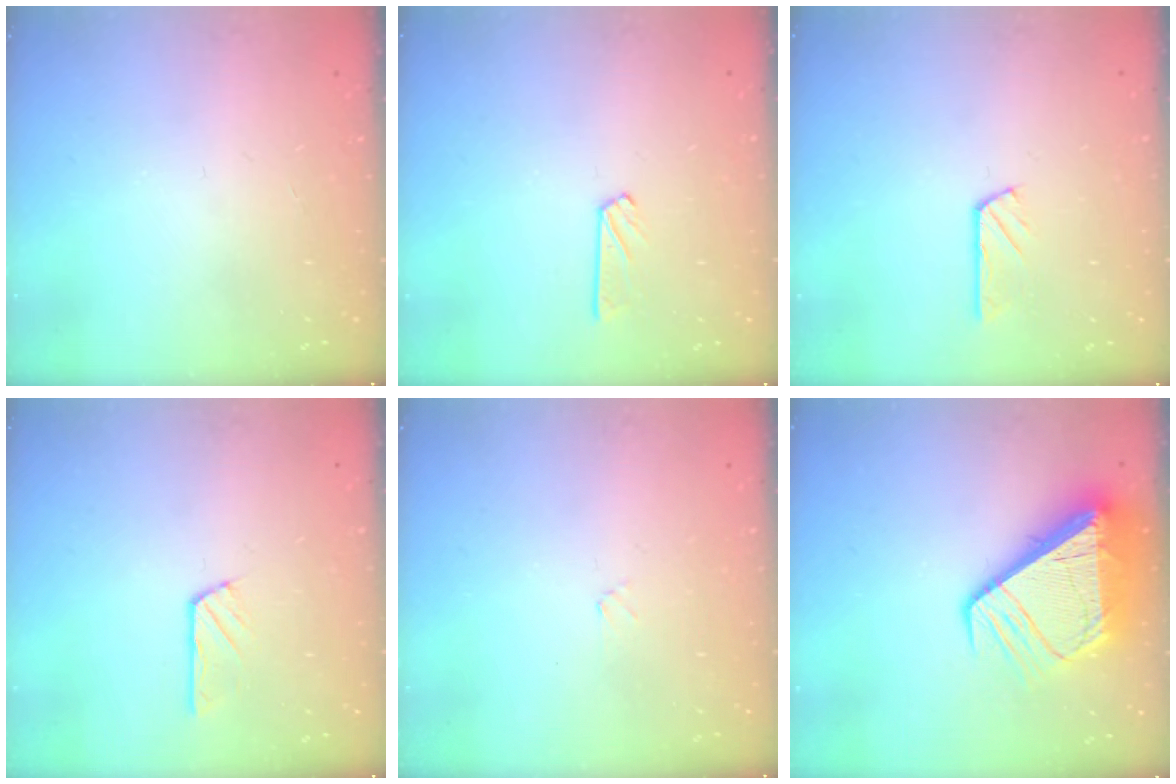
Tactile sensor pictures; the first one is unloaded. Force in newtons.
{"total": 3.9, "press": 3.9, "slide": 0.3}
{"total": 2.9, "press": 2.9, "slide": 0.1}
{"total": 2.9, "press": 2.8, "slide": 0.4}
{"total": 0.9, "press": 0.9, "slide": 0.2}
{"total": 15.2, "press": 15.1, "slide": 1.8}